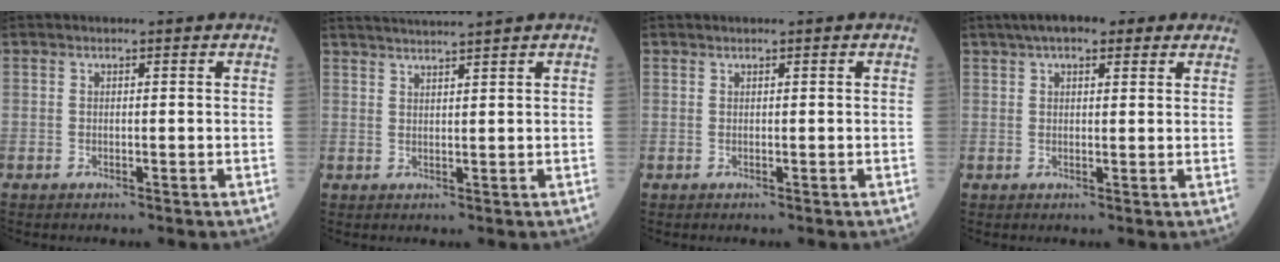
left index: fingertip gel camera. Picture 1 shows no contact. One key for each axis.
{"total": 5.6, "fx": 5.2, "fy": -1.3, "fz": 1.8, "tx": -0.029, "ty": 0.017, "tz": 0.088}
{"total": 0.0}
{"total": 9.0, "fx": 6.3, "fy": 3.1, "fz": 5.6, "tx": -0.079, "ty": 0.043, "tz": 0.094}